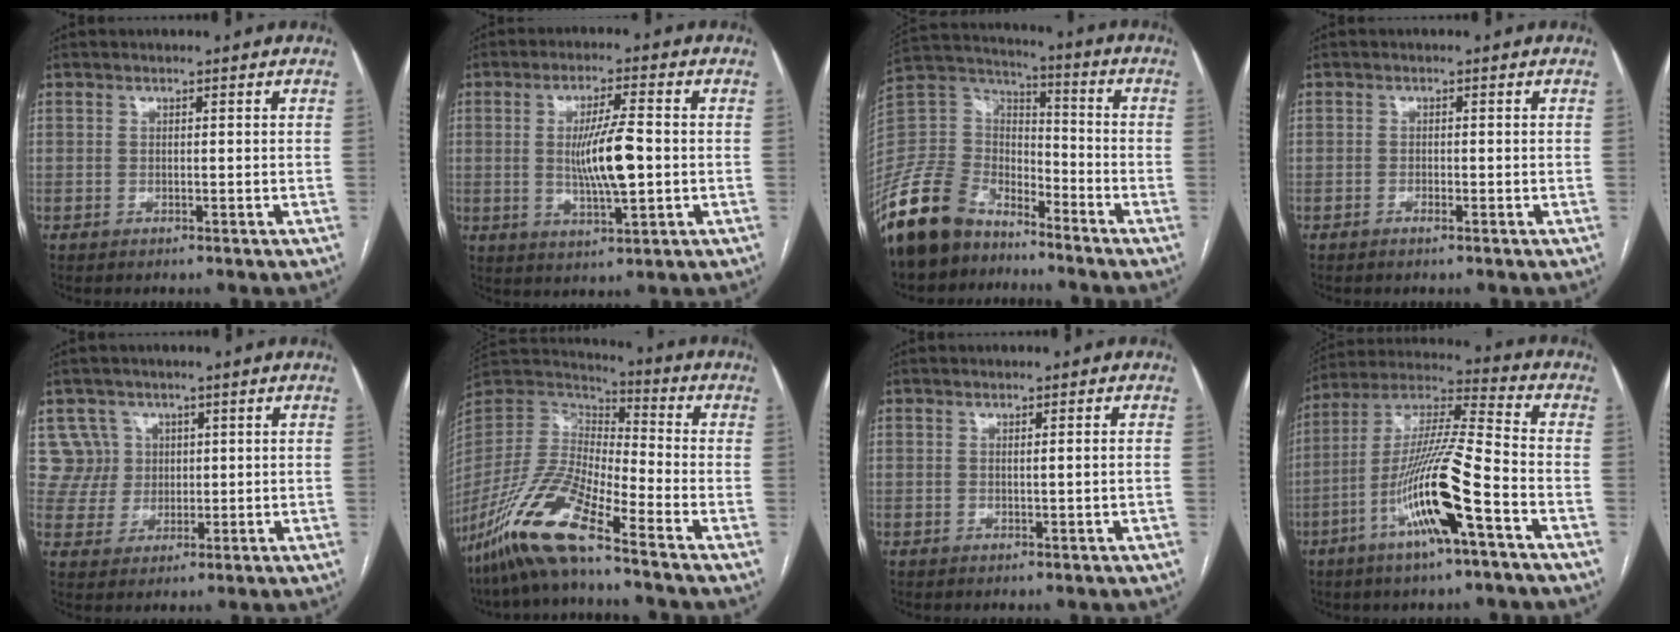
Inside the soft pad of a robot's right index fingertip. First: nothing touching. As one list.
[{"total": 8.6, "force": [-0.3, 1.1, 8.5], "torque": [-0.157, -0.005, -0.005]}, {"total": 15.4, "force": [-12.1, 7.9, 5.3], "torque": [-0.124, 0.032, -0.236]}, {"total": 1.0, "force": [-0.7, 0.2, 0.7], "torque": [-0.014, 0.000, -0.011]}, {"total": 5.9, "force": [2.3, 5.4, -0.5], "torque": [0.018, 0.015, 0.051]}, {"total": 15.0, "force": [-10.2, 1.7, 10.8], "torque": [-0.224, -0.016, -0.198]}, {"total": 1.2, "force": [0.0, -0.2, 1.2], "torque": [-0.019, 0.001, 0.002]}, {"total": 16.9, "force": [-6.8, 0.9, 15.4], "torque": [-0.305, -0.005, -0.125]}]